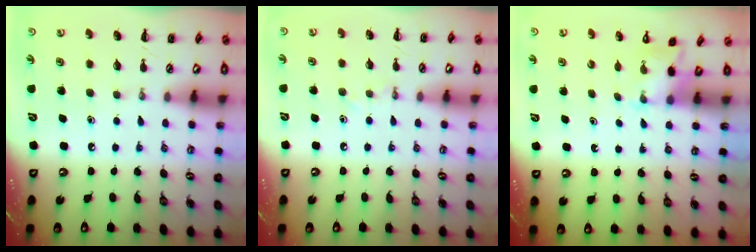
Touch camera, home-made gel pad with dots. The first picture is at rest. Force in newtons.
{"total": 3.2, "press": 3.1, "slide": 0.9}
{"total": 2.0, "press": 2.0, "slide": 0.5}